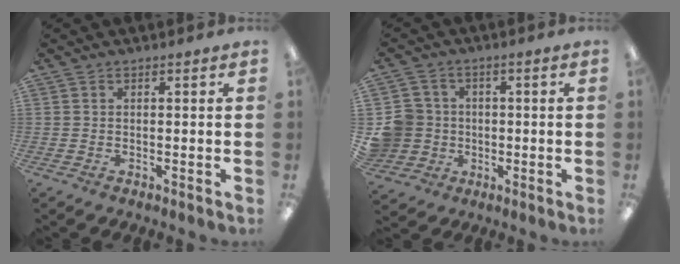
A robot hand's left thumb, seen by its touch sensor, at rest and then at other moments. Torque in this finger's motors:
{"motor_torque": [-0.47, 0.64, -0.16, 0.16, 0.04]}